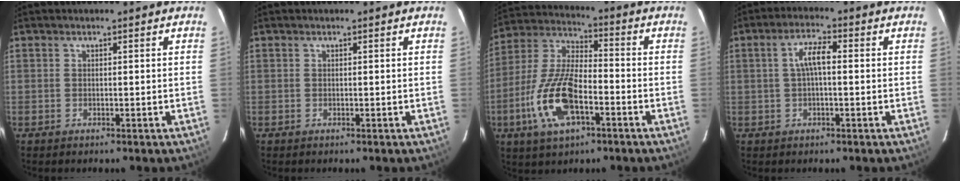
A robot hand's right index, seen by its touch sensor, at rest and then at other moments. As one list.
[{"total": 0.0}, {"total": 15.5, "force": [-5.9, 6.3, 12.8], "torque": [-0.281, -0.006, -0.111]}, {"total": 4.6, "force": [0.2, 1.3, 4.4], "torque": [-0.084, 0.012, 0.005]}]